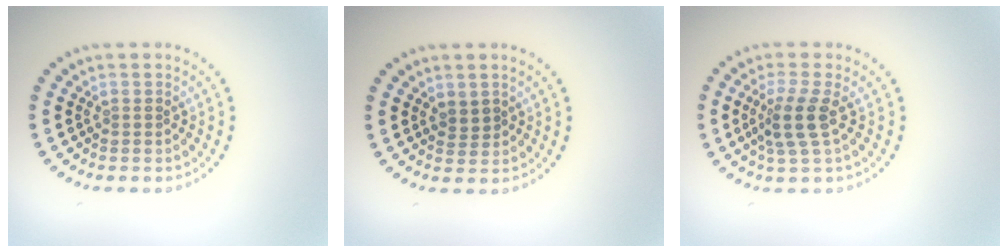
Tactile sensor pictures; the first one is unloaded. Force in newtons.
{"total": 0.8, "press": 0.6, "slide": 0.6}
{"total": 3.0, "press": 2.4, "slide": 1.7}